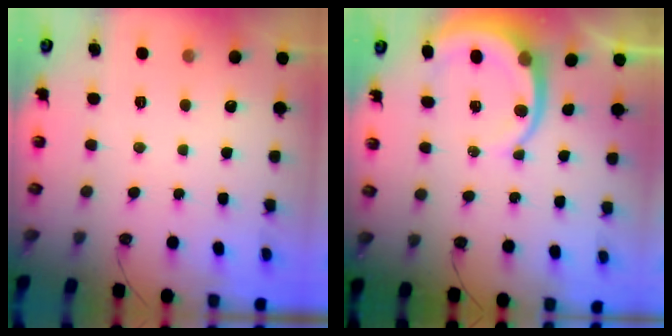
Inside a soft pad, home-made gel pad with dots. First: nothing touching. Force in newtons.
{"total": 7.3, "press": 7.3, "slide": 0.9}